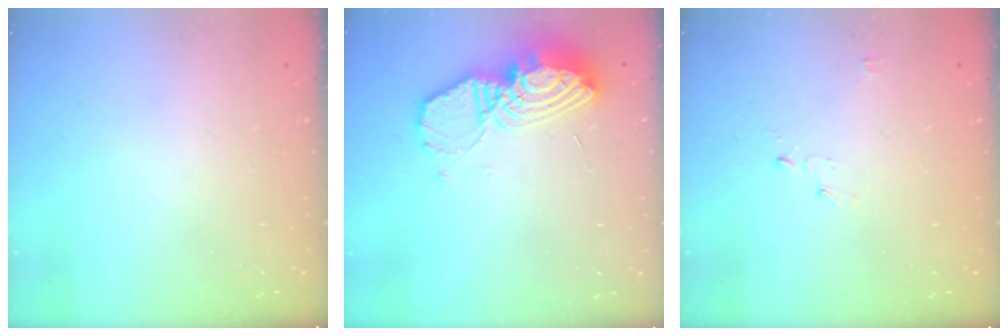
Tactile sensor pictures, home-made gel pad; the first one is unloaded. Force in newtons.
{"total": 14.6, "press": 14.5, "slide": 1.5}
{"total": 2.5, "press": 2.5, "slide": 0.3}